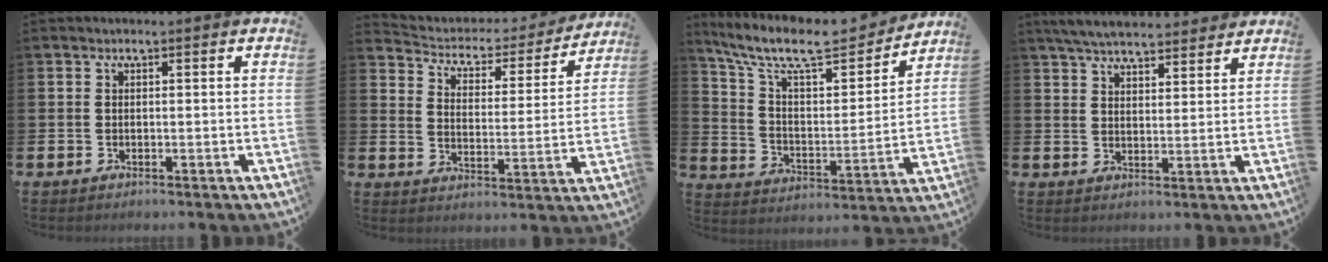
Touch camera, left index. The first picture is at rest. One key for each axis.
{"total": 4.4, "fx": 4.0, "fy": 1.7, "fz": 0.7, "tx": -0.041, "ty": -0.035, "tz": 0.058}
{"total": 10.9, "fx": 9.4, "fy": 2.9, "fz": 4.7, "tx": -0.125, "ty": -0.057, "tz": 0.161}
{"total": 5.5, "fx": 5.3, "fy": 1.0, "fz": 1.1, "tx": -0.034, "ty": -0.023, "tz": 0.096}